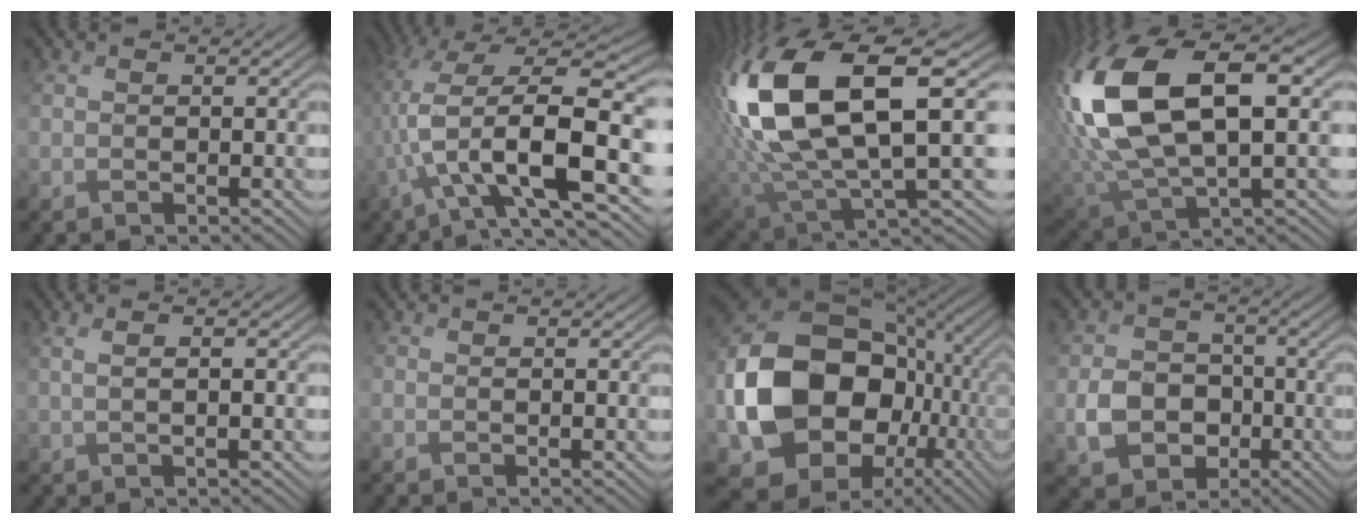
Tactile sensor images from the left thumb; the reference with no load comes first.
{"total": 14.5, "force": [-1.5, 5.7, 13.2], "torque": [-0.284, 0.010, -0.027]}
{"total": 17.5, "force": [4.2, 7.6, 15.2], "torque": [-0.356, -0.004, 0.083]}
{"total": 17.3, "force": [4.0, 8.7, 14.5], "torque": [-0.359, 0.008, 0.084]}
{"total": 1.6, "force": [0.6, 0.0, 1.5], "torque": [-0.024, -0.002, 0.014]}
{"total": 0.7, "force": [-0.3, 0.7, 0.2], "torque": [-0.004, -0.003, -0.007]}
{"total": 18.4, "force": [-1.4, 15.0, 10.6], "torque": [-0.236, -0.029, -0.014]}
{"total": 5.9, "force": [-1.5, 5.1, 2.5], "torque": [-0.054, -0.001, -0.036]}